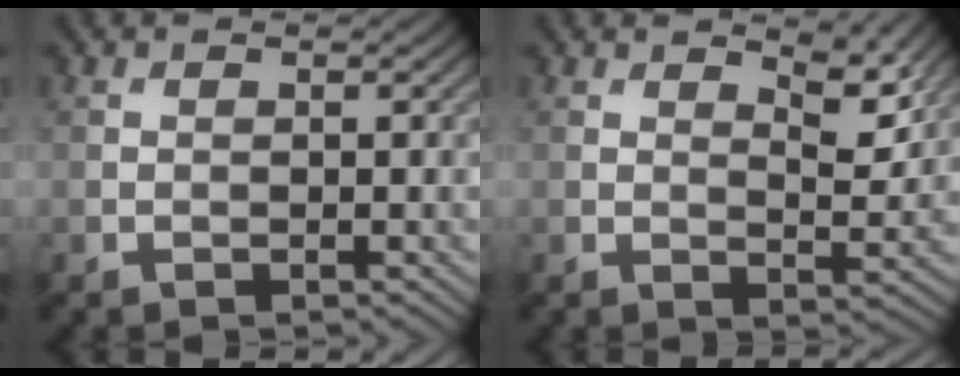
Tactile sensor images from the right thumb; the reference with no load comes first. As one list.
[{"total": 4.3, "force": [3.0, 1.3, 2.9], "torque": [-0.055, -0.010, 0.048]}]